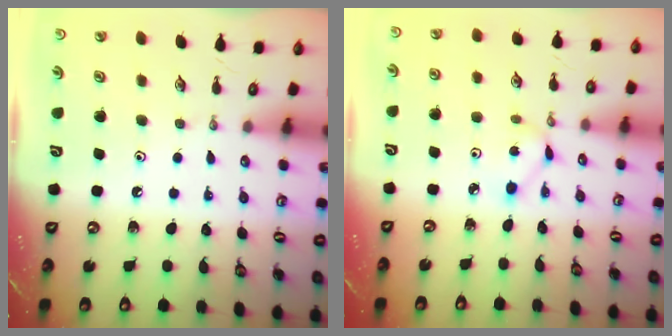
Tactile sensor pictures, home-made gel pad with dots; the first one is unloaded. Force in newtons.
{"total": 2.8, "press": 2.8, "slide": 0.3}